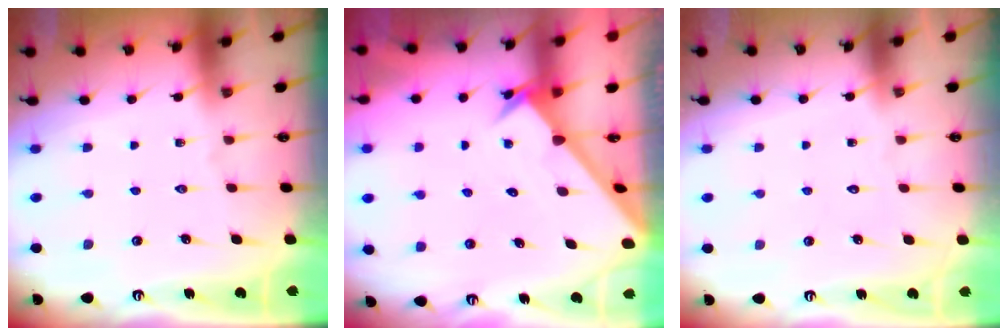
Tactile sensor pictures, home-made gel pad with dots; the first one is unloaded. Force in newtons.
{"total": 2.6, "press": 2.6, "slide": 0.2}
{"total": 1.6, "press": 1.6, "slide": 0.1}